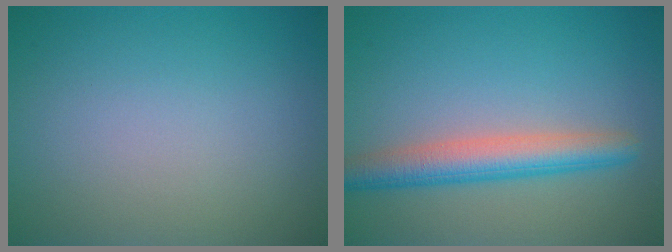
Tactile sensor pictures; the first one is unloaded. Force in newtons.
{"total": 4.5, "press": 4.5, "slide": 0.1}